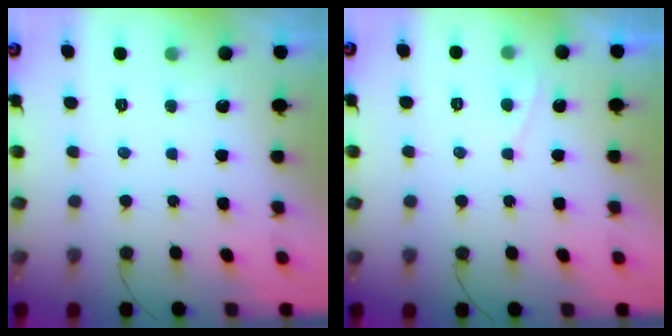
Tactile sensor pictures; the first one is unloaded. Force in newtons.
{"total": 2.3, "press": 2.3, "slide": 0.2}